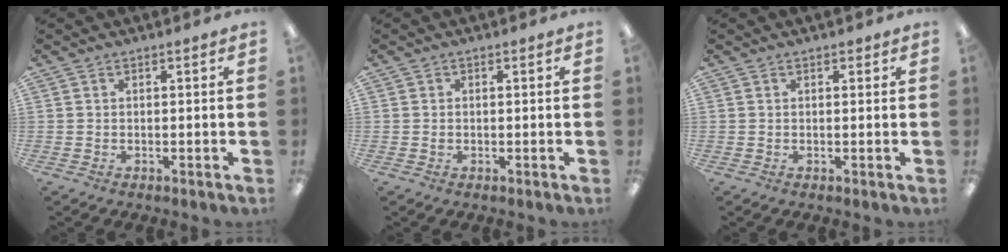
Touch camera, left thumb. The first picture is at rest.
{"total": 0.6, "force": [-0.1, 0.6, 0.1], "torque": [-0.003, 0.005, -0.004]}
{"total": 0.8, "force": [0.4, 0.6, 0.3], "torque": [0.002, 0.000, 0.005]}